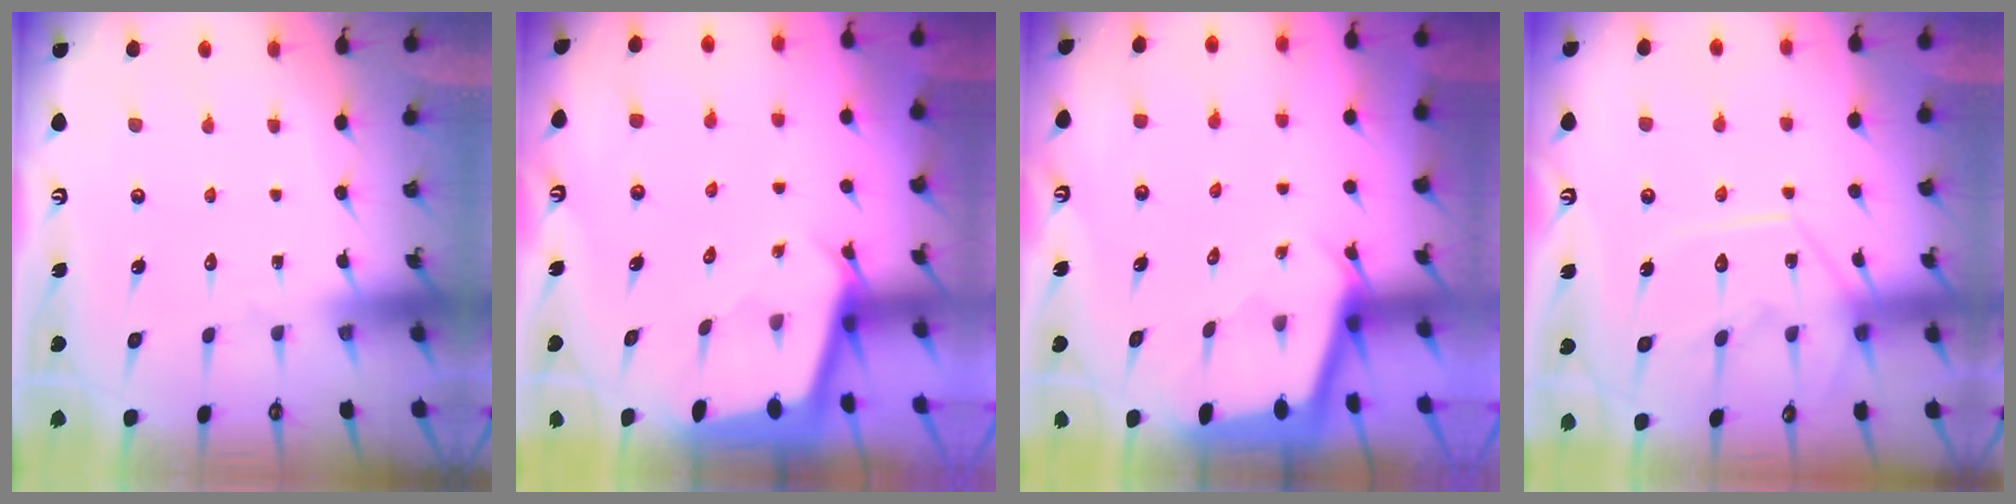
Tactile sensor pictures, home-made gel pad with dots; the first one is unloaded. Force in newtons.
{"total": 2.4, "press": 2.4, "slide": 0.2}
{"total": 1.9, "press": 1.9, "slide": 0.1}
{"total": 11.2, "press": 11.1, "slide": 0.8}